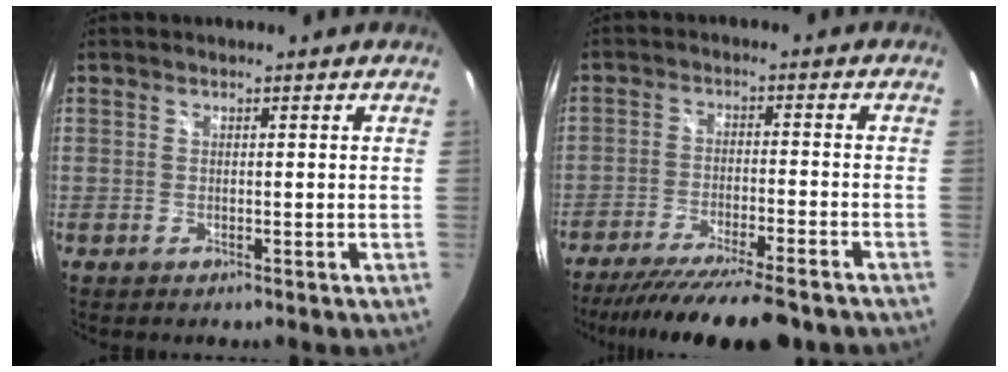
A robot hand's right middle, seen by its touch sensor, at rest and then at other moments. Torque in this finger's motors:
{"motor_torque": [1.07, -1.07, 0.50, 0.13]}